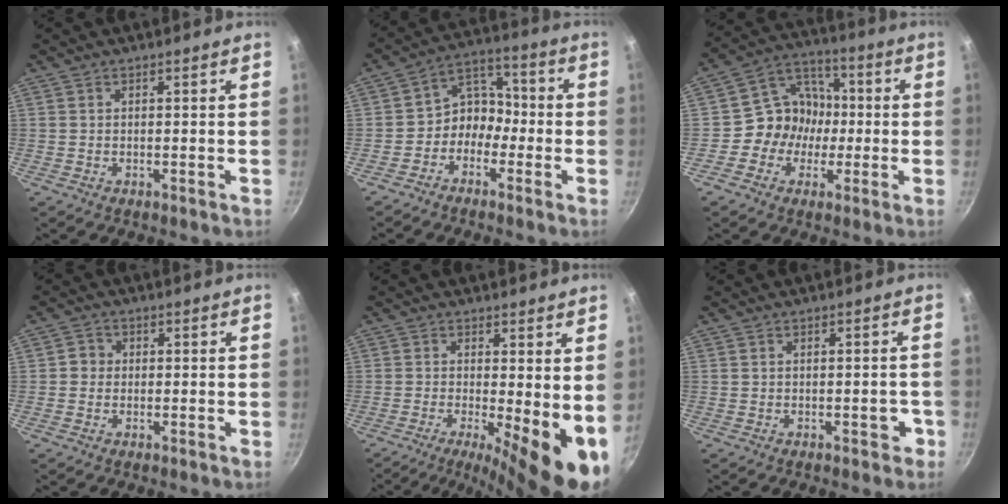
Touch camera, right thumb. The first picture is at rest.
{"total": 7.4, "force": [-2.8, 5.9, 3.3], "torque": [-0.014, 0.050, -0.069]}
{"total": 10.7, "force": [-1.6, 9.7, 4.2], "torque": [-0.022, 0.036, -0.046]}
{"total": 2.3, "force": [-0.2, 2.2, 0.7], "torque": [0.004, 0.006, -0.010]}
{"total": 12.0, "force": [-1.8, 3.6, 11.3], "torque": [-0.142, -0.011, -0.023]}
{"total": 2.8, "force": [-1.2, 1.3, 2.2], "torque": [-0.013, 0.008, -0.016]}